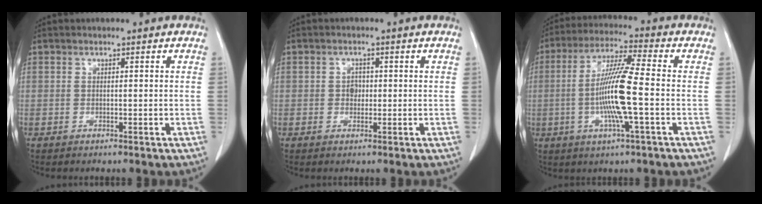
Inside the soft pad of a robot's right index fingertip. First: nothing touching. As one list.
[{"total": 1.7, "force": [0.0, 1.4, 1.0], "torque": [-0.015, 0.004, 0.000]}, {"total": 11.5, "force": [-1.7, -0.1, 11.4], "torque": [-0.222, -0.003, -0.041]}]